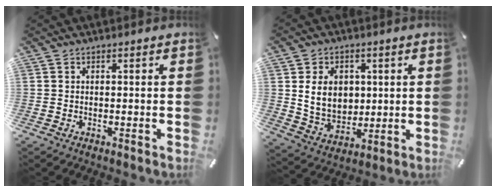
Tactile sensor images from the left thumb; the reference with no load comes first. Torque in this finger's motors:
{"motor_torque": [0.48, 1.34, 0.27, -0.14, 0.13]}